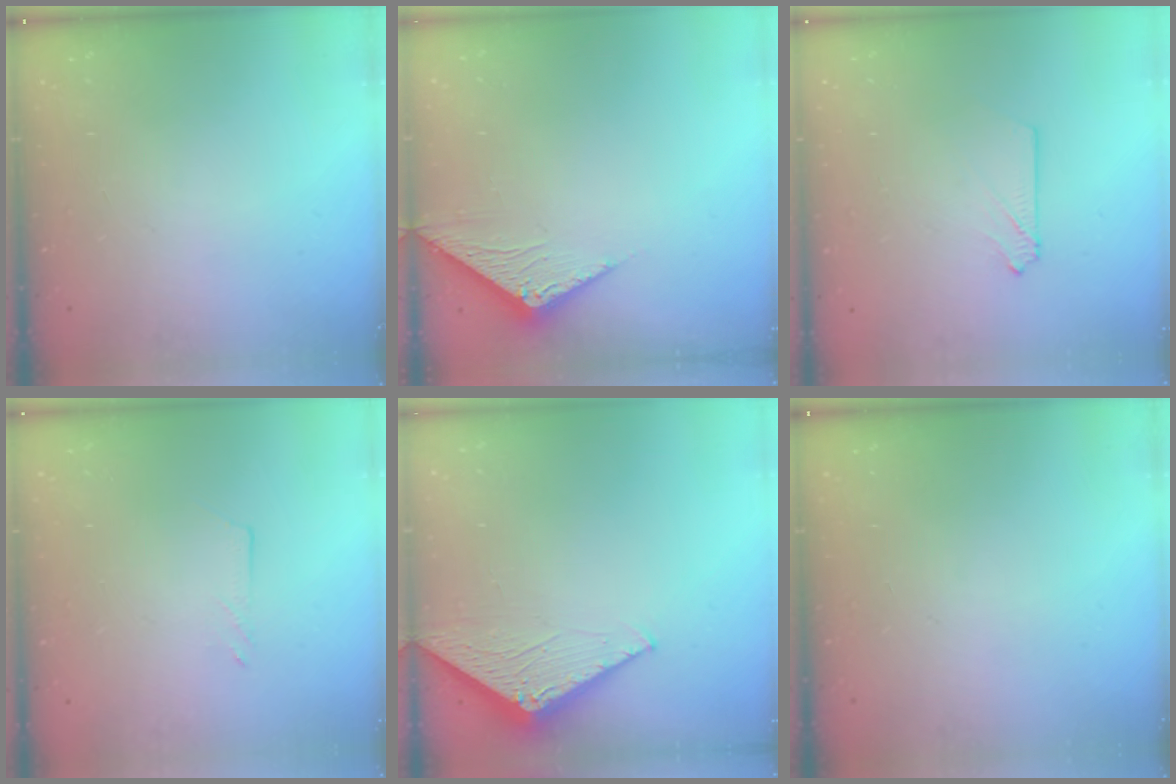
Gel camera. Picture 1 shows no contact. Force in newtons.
{"total": 3.0, "press": 3.0, "slide": 0.1}
{"total": 3.0, "press": 3.0, "slide": 0.4}
{"total": 2.2, "press": 2.2, "slide": 0.2}
{"total": 3.2, "press": 3.2, "slide": 0.3}
{"total": 0.0}